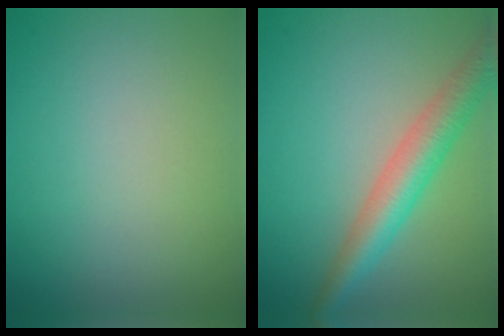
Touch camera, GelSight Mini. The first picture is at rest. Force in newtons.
{"total": 4.9, "press": 4.9, "slide": 0.2}